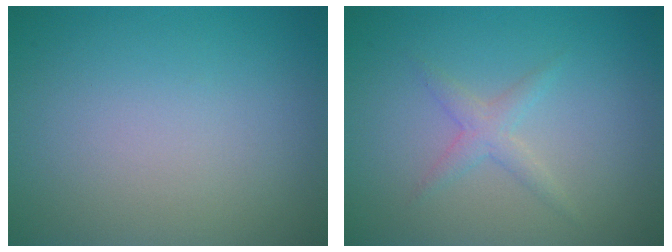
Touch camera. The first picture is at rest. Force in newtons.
{"total": 1.6, "press": 1.6, "slide": 0.0}